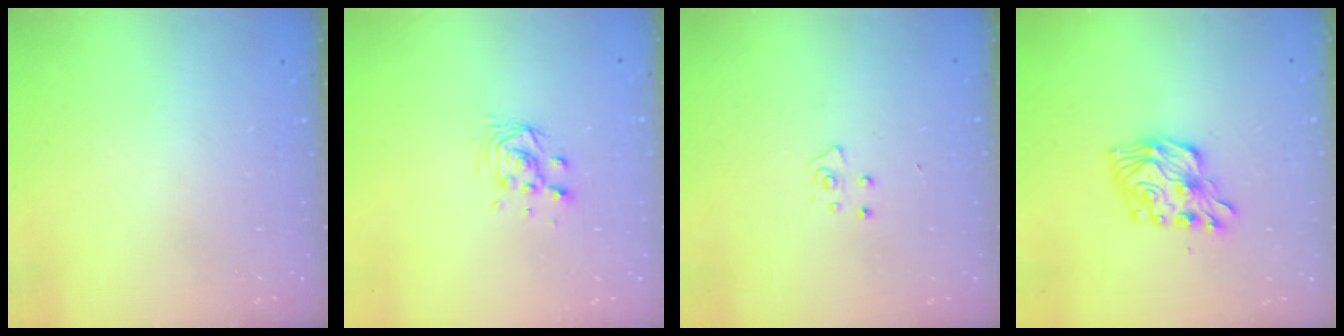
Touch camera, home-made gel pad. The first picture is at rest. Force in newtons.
{"total": 5.0, "press": 5.0, "slide": 0.1}
{"total": 3.9, "press": 3.9, "slide": 0.3}
{"total": 11.8, "press": 11.8, "slide": 0.4}